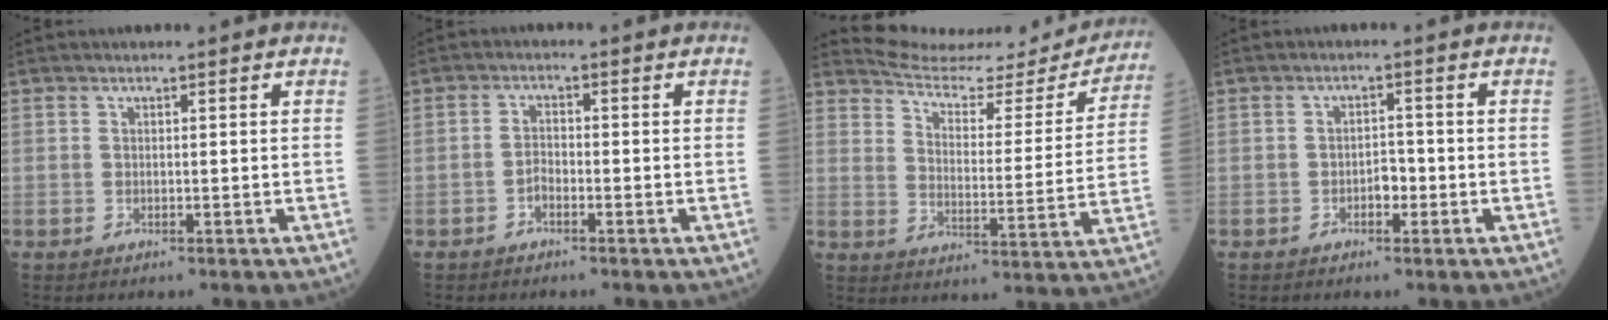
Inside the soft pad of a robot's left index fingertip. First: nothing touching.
{"total": 1.8, "force": [-1.3, 0.7, 1.1], "torque": [-0.021, 0.001, -0.026]}
{"total": 17.1, "force": [16.7, 2.6, 2.5], "torque": [-0.030, -0.053, 0.209]}
{"total": 2.3, "force": [-1.0, 1.2, 1.7], "torque": [-0.021, 0.007, -0.018]}